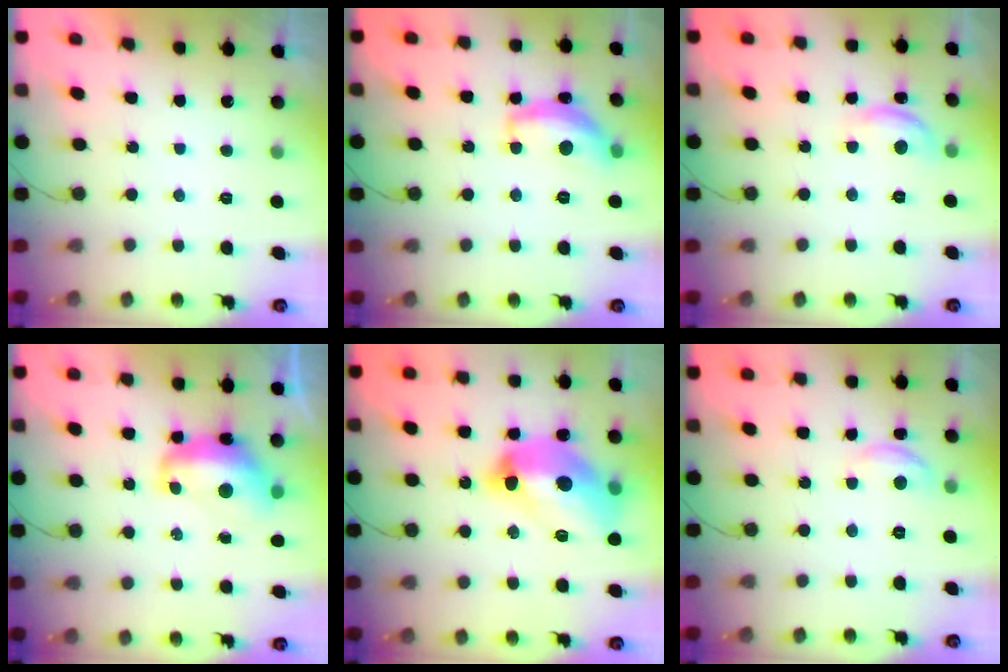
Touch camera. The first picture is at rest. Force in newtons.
{"total": 13.7, "press": 13.6, "slide": 0.8}
{"total": 9.2, "press": 9.2, "slide": 0.6}
{"total": 11.9, "press": 11.9, "slide": 1.2}
{"total": 18.8, "press": 18.7, "slide": 1.7}
{"total": 6.5, "press": 6.5, "slide": 0.4}